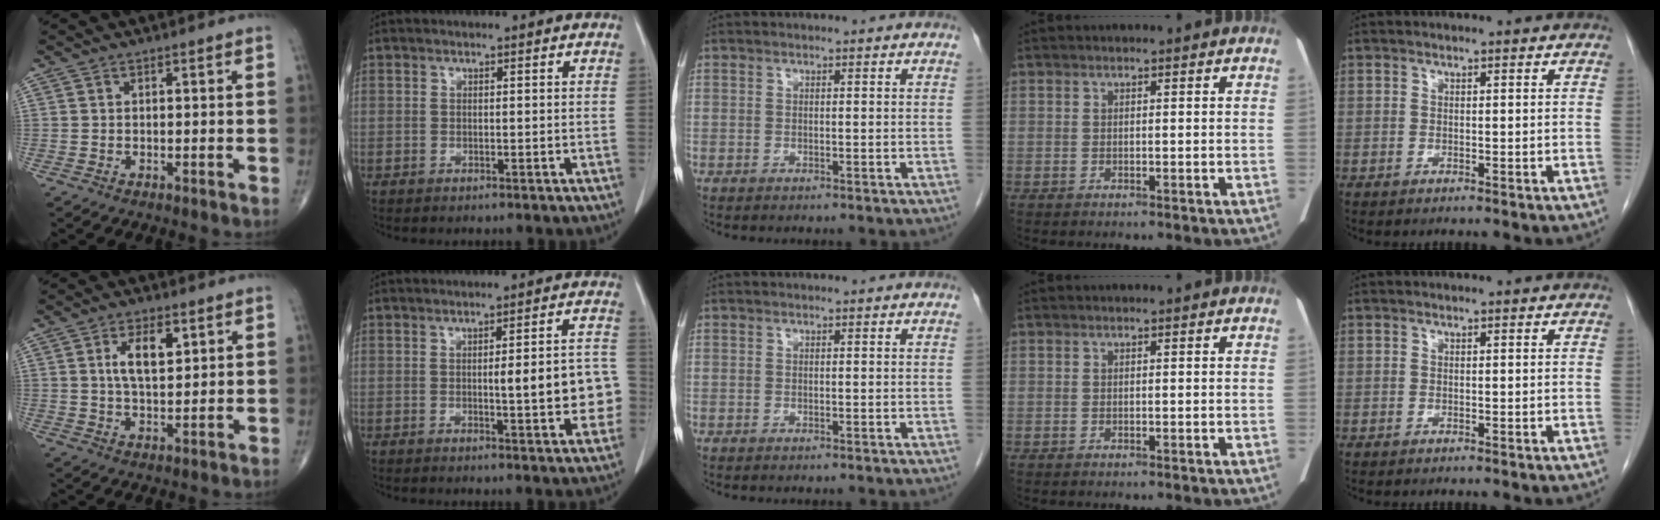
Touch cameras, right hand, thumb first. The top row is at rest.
{"thumb": {"total": 7.2, "force": [2.5, 3.4, 5.9], "torque": [-0.096, -0.010, 0.046]}, "index": {"total": 8.4, "force": [-1.1, 1.7, 8.2], "torque": [-0.097, 0.017, -0.012]}}